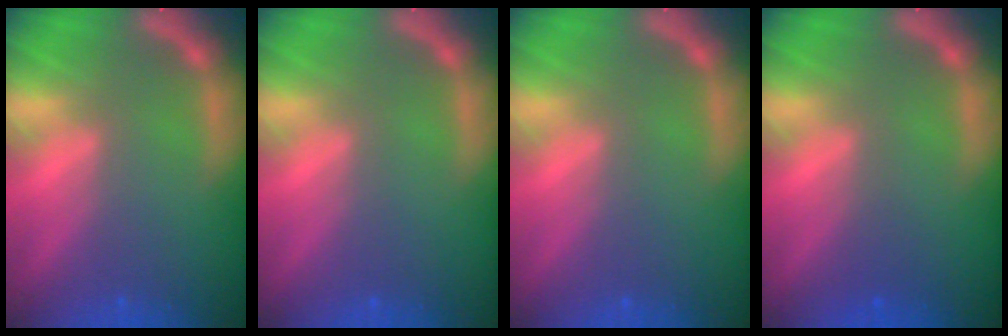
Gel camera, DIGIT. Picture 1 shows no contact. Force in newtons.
{"total": 0.0}
{"total": 0.0}
{"total": 1.0}